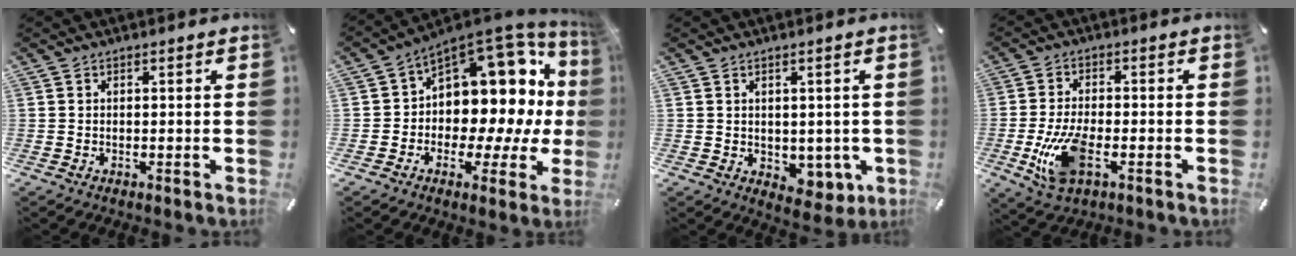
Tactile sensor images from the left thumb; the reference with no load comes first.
{"total": 13.2, "force": [4.8, 9.1, 8.3], "torque": [-0.093, -0.075, 0.075]}
{"total": 4.4, "force": [0.9, 3.8, 1.9], "torque": [-0.010, -0.009, 0.016]}
{"total": 10.6, "force": [-3.0, 5.3, 8.6], "torque": [-0.194, -0.008, -0.052]}